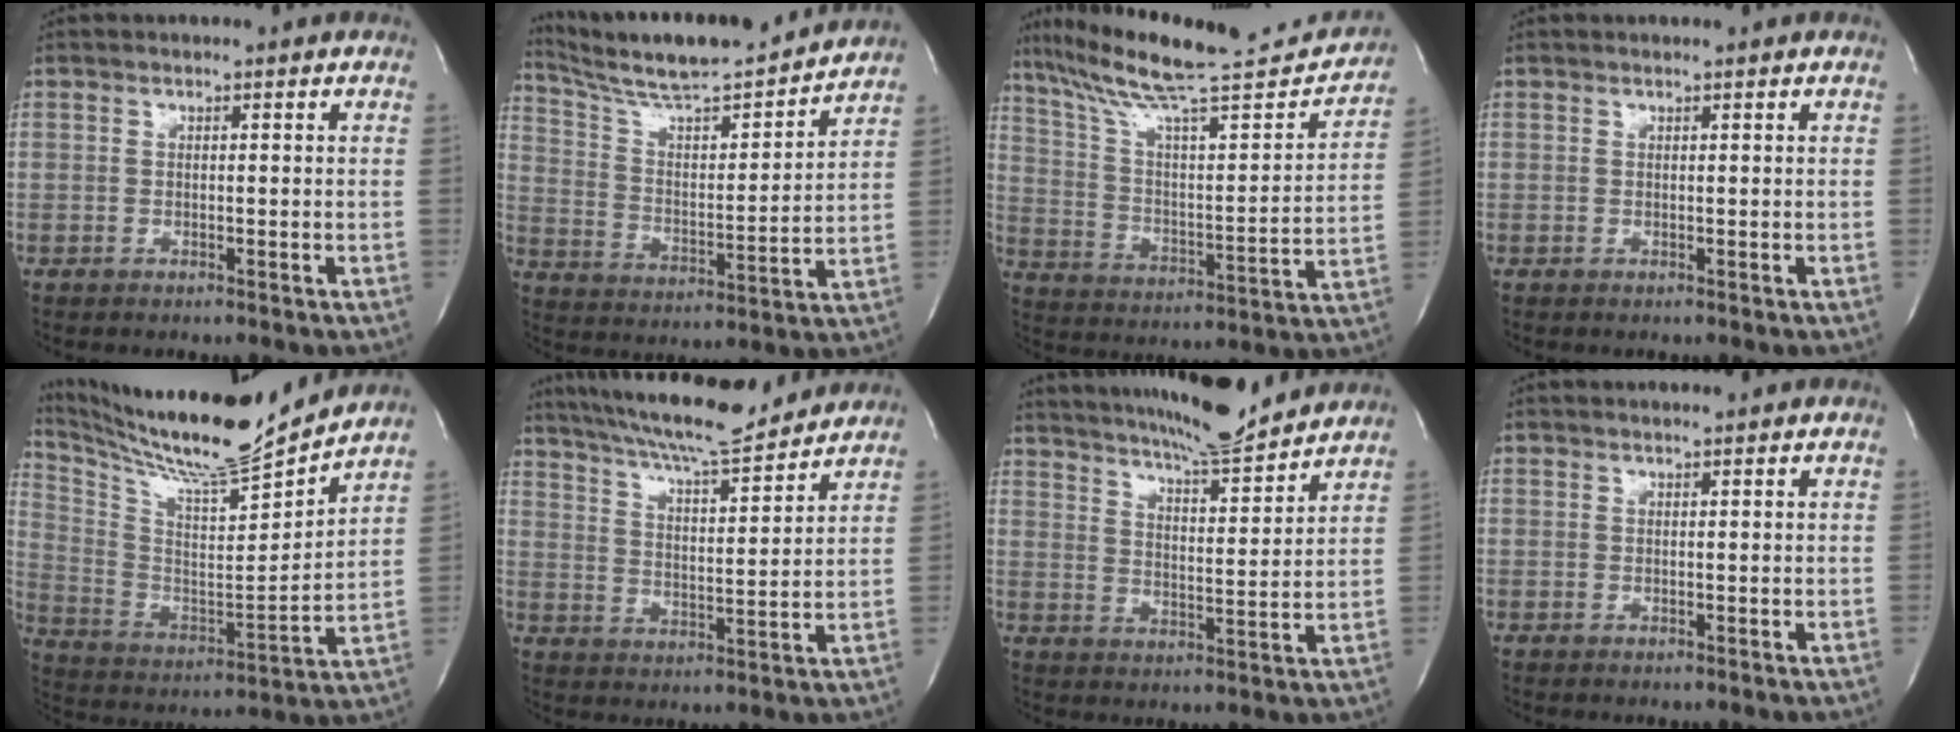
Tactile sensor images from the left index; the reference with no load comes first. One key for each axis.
{"total": 19.1, "fx": 17.6, "fy": 0.9, "fz": 7.2, "tx": -0.129, "ty": -0.006, "tz": 0.281}
{"total": 24.7, "fx": 21.8, "fy": 2.3, "fz": 11.5, "tx": -0.191, "ty": -0.021, "tz": 0.323}
{"total": 0.5, "fx": 0.4, "fy": 0.0, "fz": 0.2, "tx": -0.004, "ty": -0.001, "tz": 0.007}
{"total": 20.3, "fx": 18.7, "fy": 0.2, "fz": 8.1, "tx": -0.170, "ty": -0.041, "tz": 0.310}
{"total": 16.7, "fx": 14.9, "fy": 1.6, "fz": 7.4, "tx": -0.135, "ty": 0.008, "tz": 0.236}
{"total": 15.9, "fx": 14.4, "fy": 0.8, "fz": 6.5, "tx": -0.113, "ty": -0.010, "tz": 0.216}
{"total": 1.2, "fx": 1.1, "fy": 0.0, "fz": 0.5, "tx": -0.008, "ty": 0.005, "tz": 0.019}